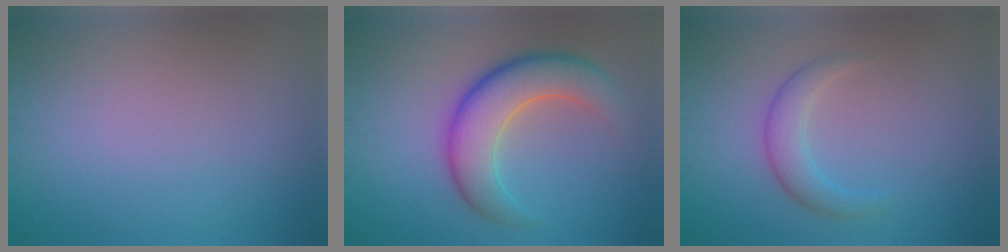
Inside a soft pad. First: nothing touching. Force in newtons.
{"total": 7.0, "press": 7.0, "slide": 0.5}
{"total": 2.4, "press": 2.4, "slide": 0.1}